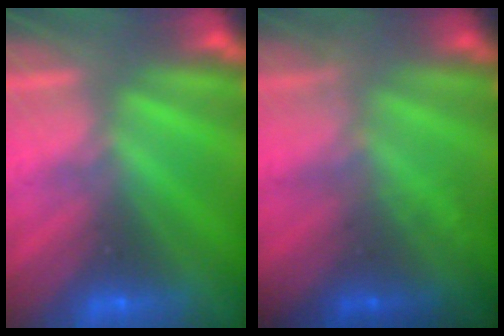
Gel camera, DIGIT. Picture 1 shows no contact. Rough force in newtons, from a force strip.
{"total": 1.9}